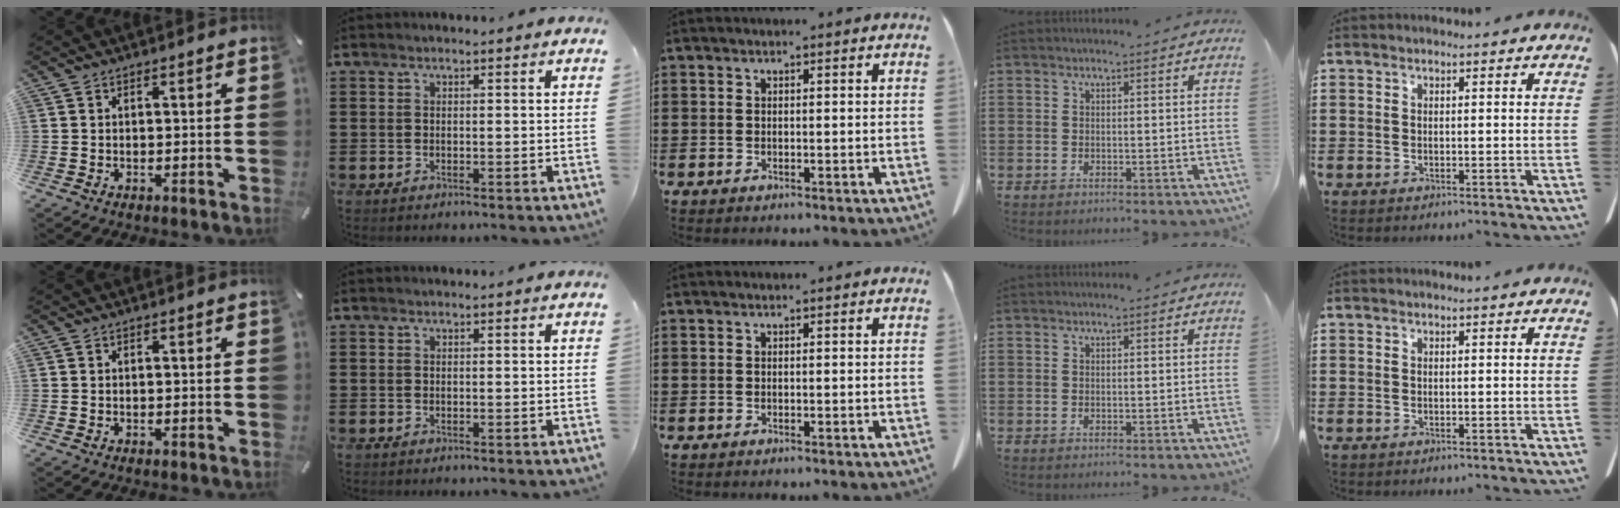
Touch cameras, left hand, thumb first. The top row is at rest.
{}